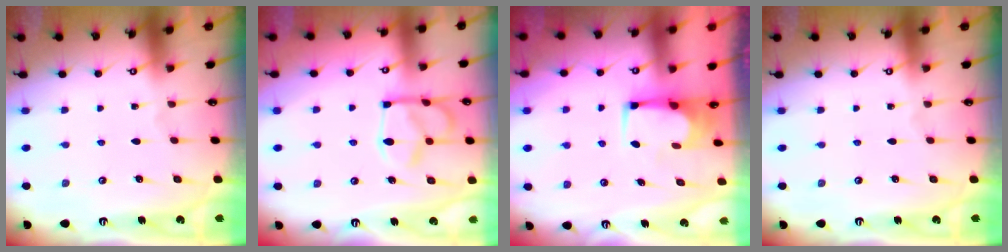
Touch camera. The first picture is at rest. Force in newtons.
{"total": 11.4, "press": 11.3, "slide": 1.1}
{"total": 2.1, "press": 2.1, "slide": 0.1}
{"total": 0.0}